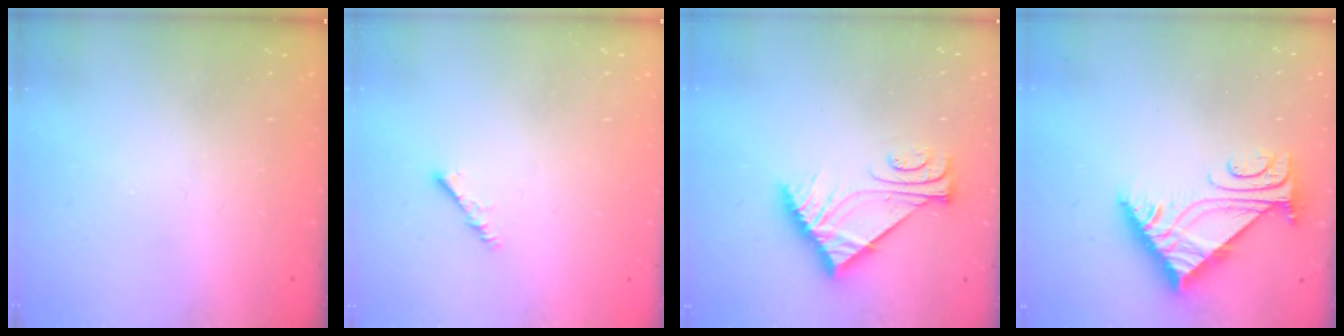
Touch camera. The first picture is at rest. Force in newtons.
{"total": 1.9, "press": 1.9, "slide": 0.4}
{"total": 7.4, "press": 7.4, "slide": 0.8}
{"total": 5.9, "press": 5.8, "slide": 0.6}